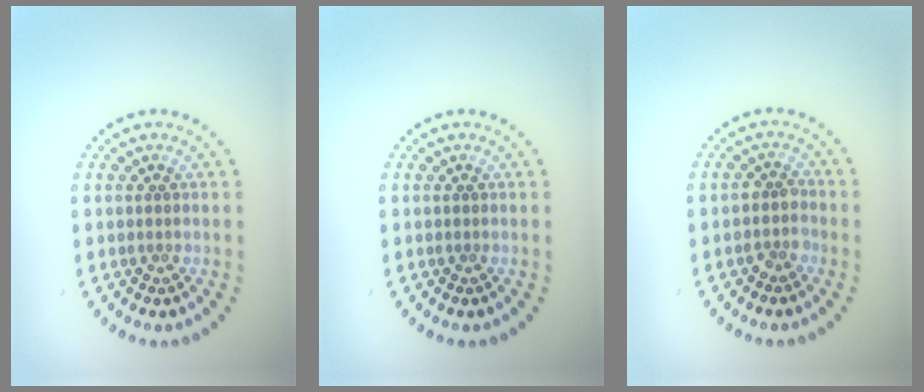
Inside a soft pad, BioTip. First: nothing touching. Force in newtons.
{"total": 0.0}
{"total": 1.7, "press": 1.5, "slide": 0.7}